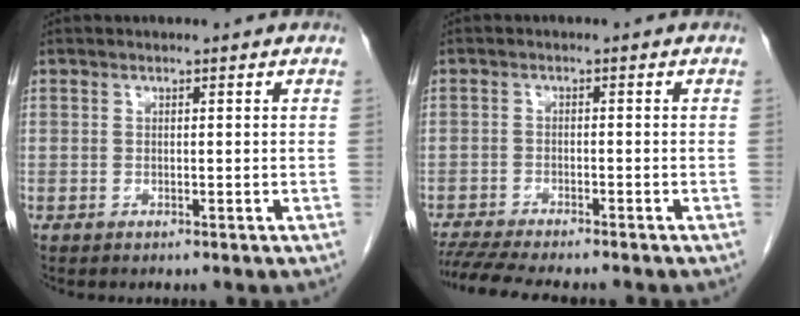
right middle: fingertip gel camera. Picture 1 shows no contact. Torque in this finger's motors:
{"motor_torque": [0.30, -0.18, 0.08, 0.02]}